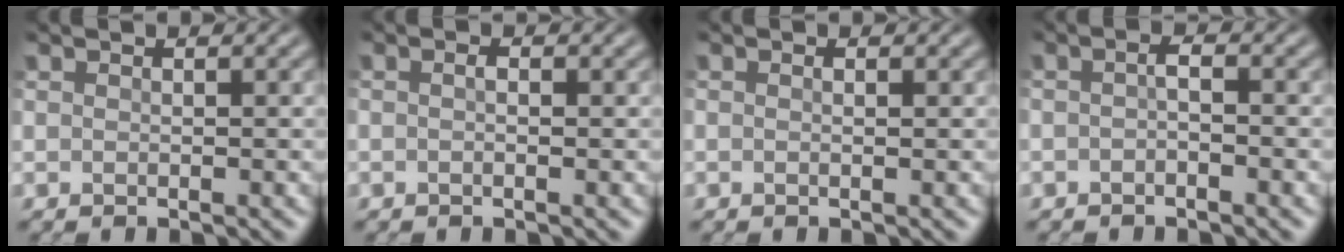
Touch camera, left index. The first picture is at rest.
{"total": 0.8, "force": [-0.2, 0.2, 0.8], "torque": [-0.016, -0.001, -0.007]}
{"total": 0.6, "force": [0.0, 0.1, 0.5], "torque": [-0.009, -0.001, -0.007]}
{"total": 1.2, "force": [-0.7, 0.2, 1.0], "torque": [-0.020, 0.000, -0.017]}